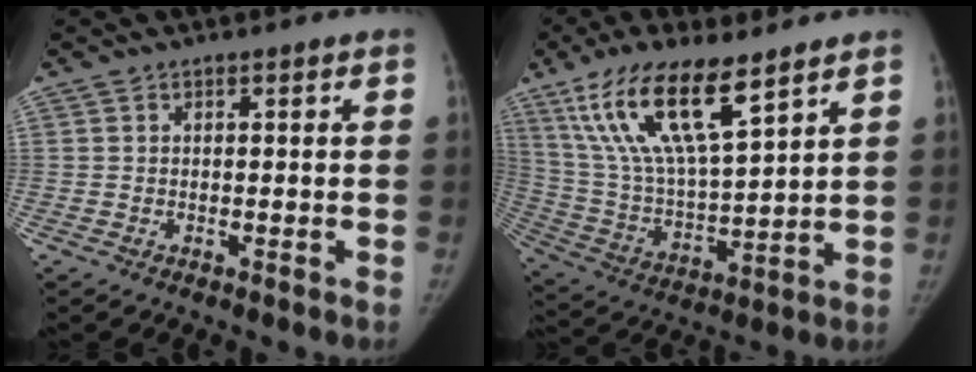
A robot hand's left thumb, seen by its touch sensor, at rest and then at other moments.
{"total": 19.1, "force": [11.1, 5.8, 14.5], "torque": [-0.270, -0.041, 0.219]}